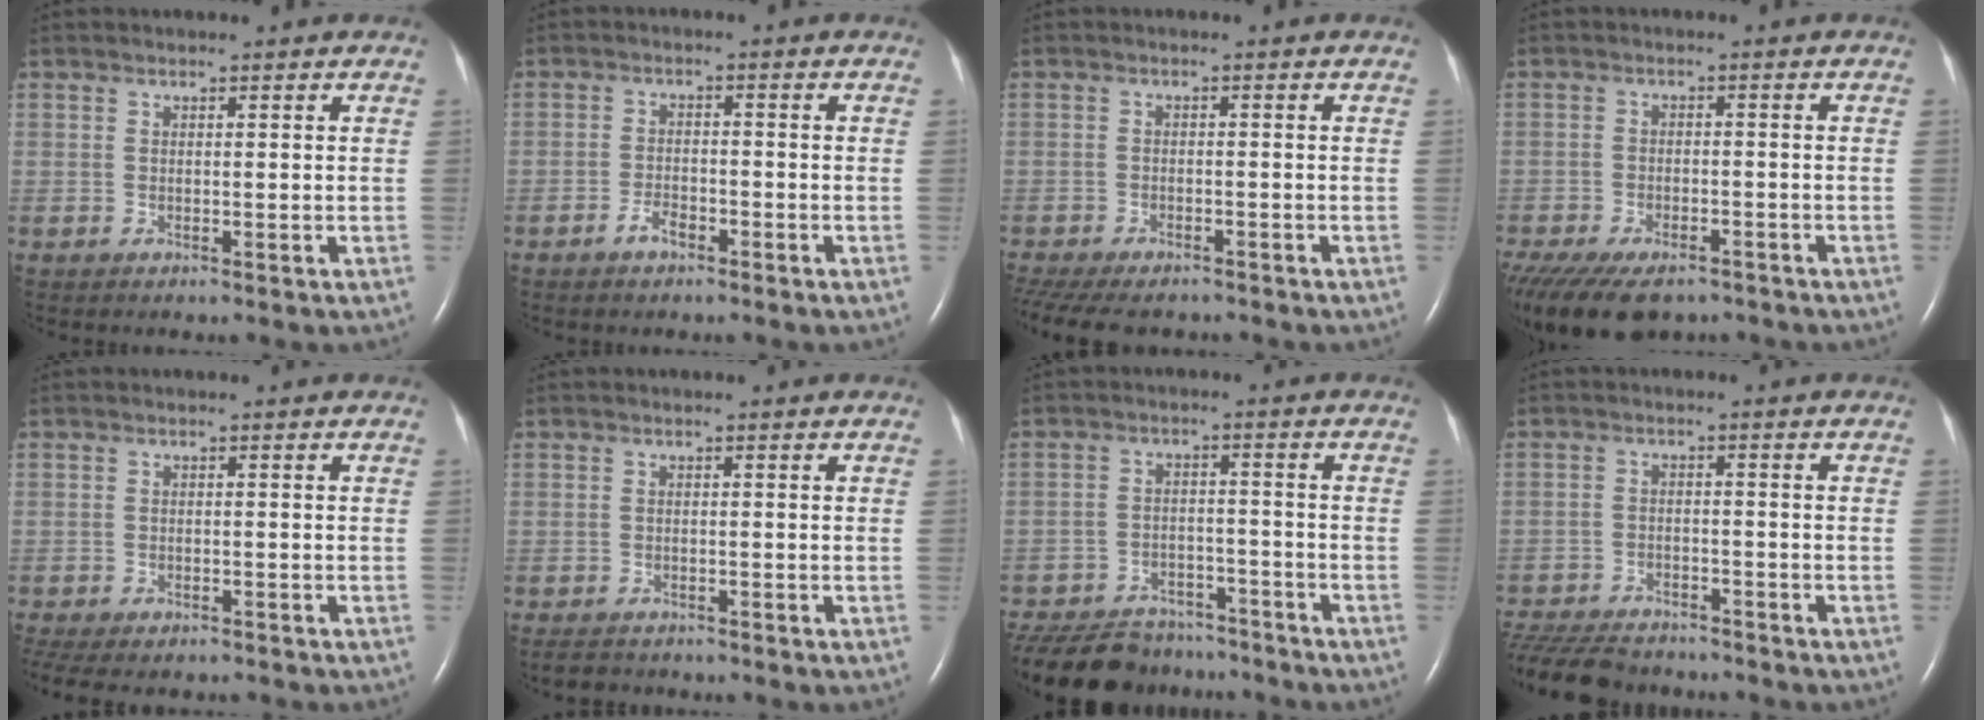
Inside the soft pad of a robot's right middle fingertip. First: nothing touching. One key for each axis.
{"total": 2.7, "fx": -1.9, "fy": 1.1, "fz": 1.6, "tx": -0.031, "ty": 0.003, "tz": -0.035}
{"total": 13.3, "fx": -10.8, "fy": 5.2, "fz": 5.9, "tx": -0.155, "ty": -0.017, "tz": -0.147}
{"total": 15.4, "fx": -11.2, "fy": 7.1, "fz": 7.9, "tx": -0.202, "ty": -0.032, "tz": -0.162}
{"total": 11.6, "fx": -9.5, "fy": 4.4, "fz": 5.1, "tx": -0.114, "ty": -0.007, "tz": -0.124}
{"total": 3.9, "fx": -3.6, "fy": 0.7, "fz": 1.2, "tx": -0.021, "ty": -0.012, "tz": -0.060}
{"total": 16.6, "fx": -14.4, "fy": 6.3, "fz": 5.4, "tx": -0.130, "ty": -0.009, "tz": -0.208}
{"total": 13.9, "fx": -12.2, "fy": 4.2, "fz": 5.3, "tx": -0.131, "ty": -0.017, "tz": -0.186}